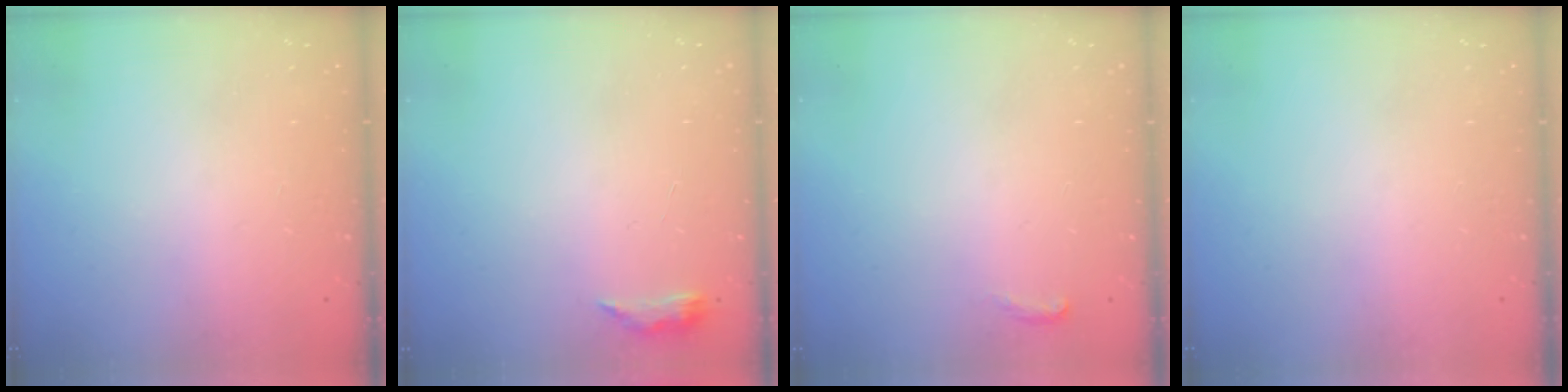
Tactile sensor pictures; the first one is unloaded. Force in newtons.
{"total": 4.6, "press": 4.5, "slide": 0.8}
{"total": 4.1, "press": 3.8, "slide": 1.5}
{"total": 0.0}